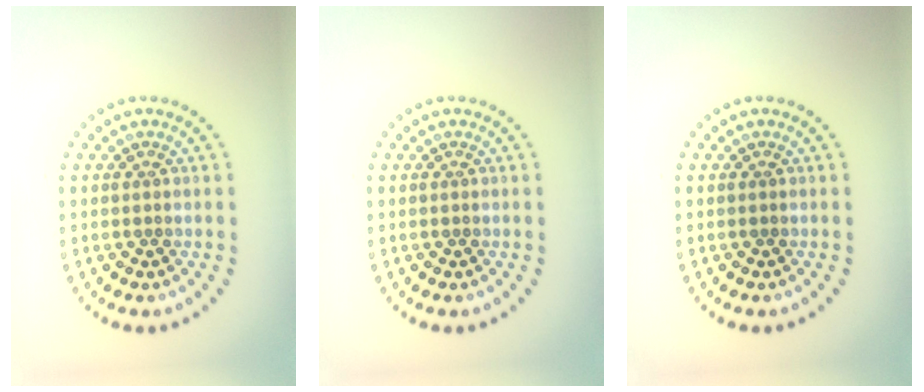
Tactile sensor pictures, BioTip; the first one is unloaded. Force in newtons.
{"total": 0.0}
{"total": 0.0}